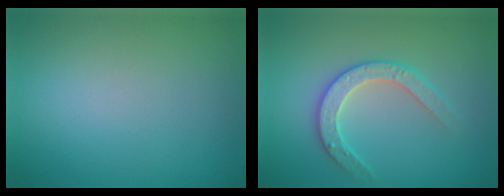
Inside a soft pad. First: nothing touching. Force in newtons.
{"total": 2.8, "press": 2.7, "slide": 0.6}